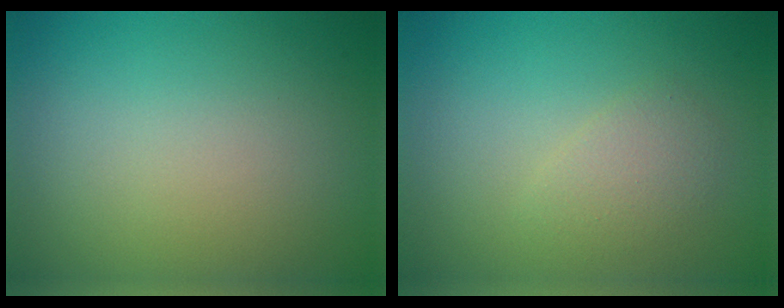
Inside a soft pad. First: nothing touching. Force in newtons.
{"total": 1.6, "press": 1.6, "slide": 0.0}